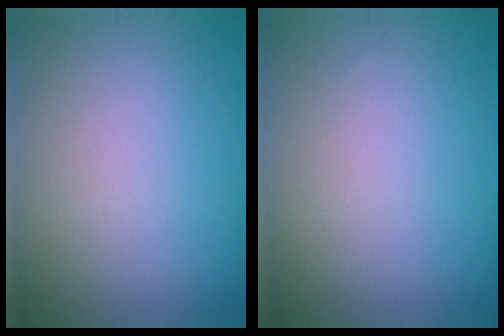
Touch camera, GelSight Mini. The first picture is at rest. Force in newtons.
{"total": 0.0}